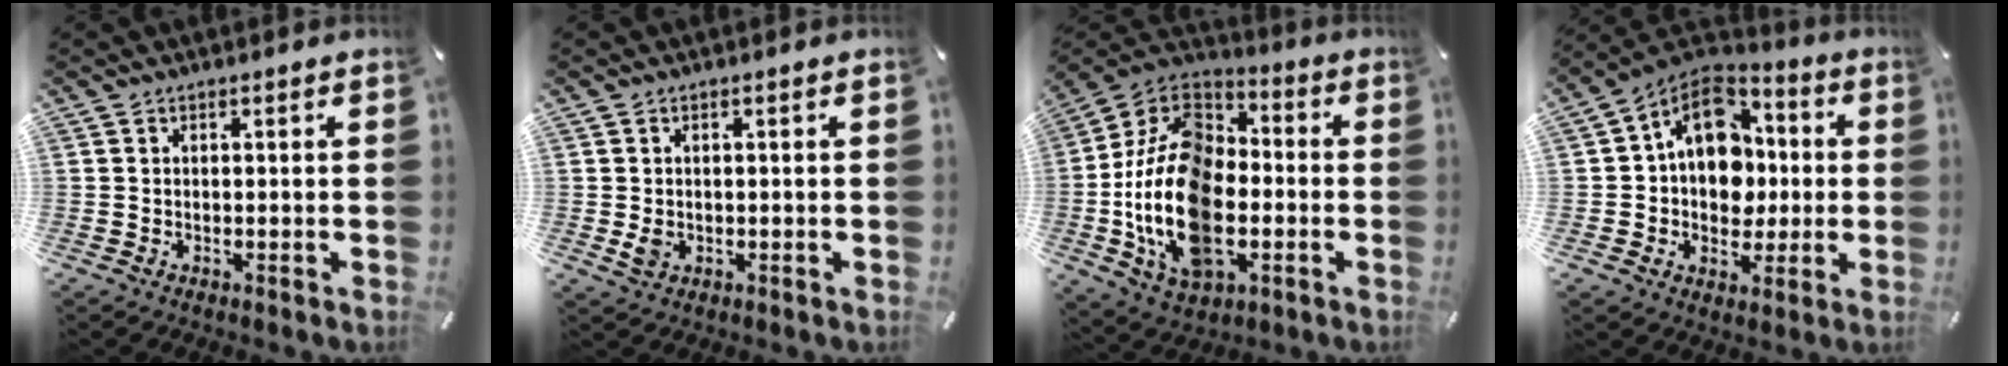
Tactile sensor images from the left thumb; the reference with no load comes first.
{"total": 2.2, "force": [-0.2, 1.6, 1.6], "torque": [-0.036, 0.000, -0.004]}
{"total": 22.8, "force": [-6.8, 14.3, 16.4], "torque": [-0.362, 0.021, -0.120]}
{"total": 14.6, "force": [1.8, 11.7, 8.5], "torque": [-0.135, -0.009, 0.035]}